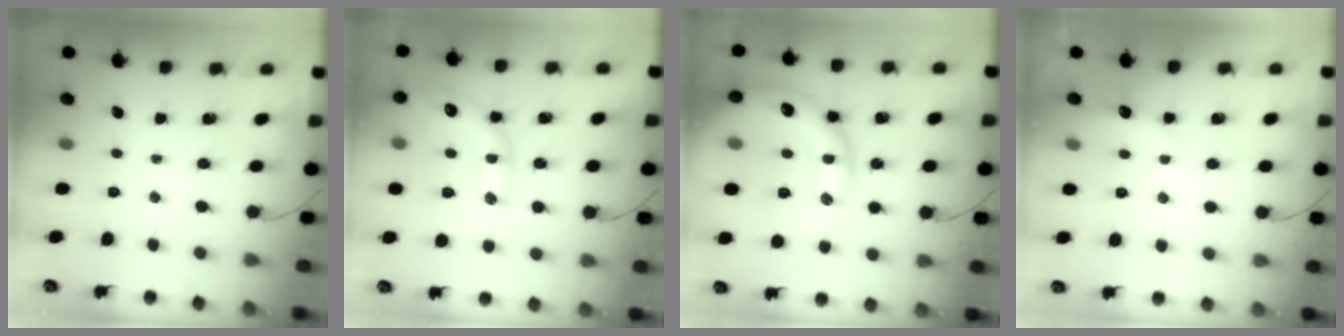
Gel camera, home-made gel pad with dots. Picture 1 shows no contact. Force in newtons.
{"total": 14.6, "press": 14.4, "slide": 2.2}
{"total": 21.9, "press": 21.7, "slide": 3.0}
{"total": 5.1, "press": 4.9, "slide": 1.3}